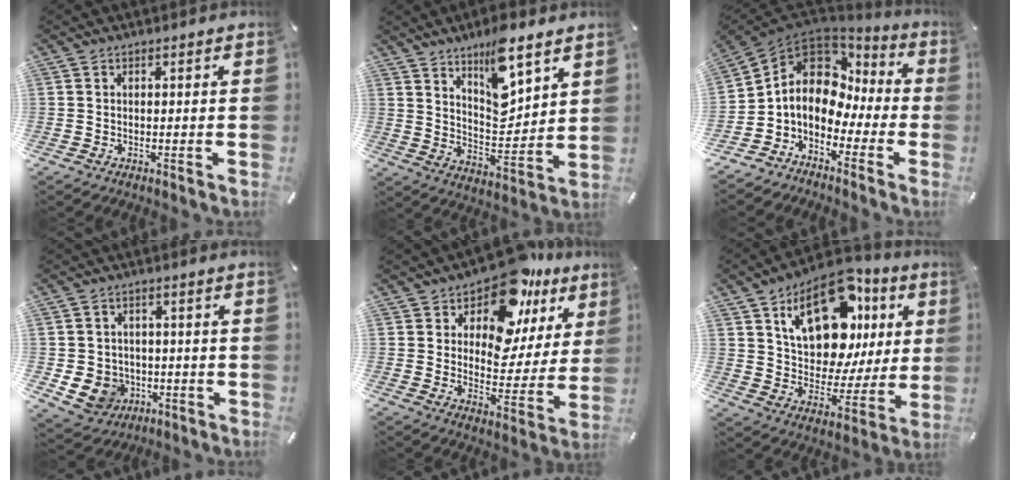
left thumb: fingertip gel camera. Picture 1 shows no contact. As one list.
[{"total": 12.5, "force": [9.2, 4.7, 7.0], "torque": [-0.100, -0.064, 0.160]}, {"total": 9.7, "force": [0.8, 8.2, 5.1], "torque": [-0.111, -0.014, 0.012]}, {"total": 7.9, "force": [-1.7, 7.4, 2.2], "torque": [-0.057, 0.003, -0.029]}, {"total": 15.2, "force": [10.3, 8.2, 7.6], "torque": [-0.125, -0.077, 0.179]}, {"total": 20.7, "force": [10.3, 12.7, 12.7], "torque": [-0.186, -0.059, 0.181]}]